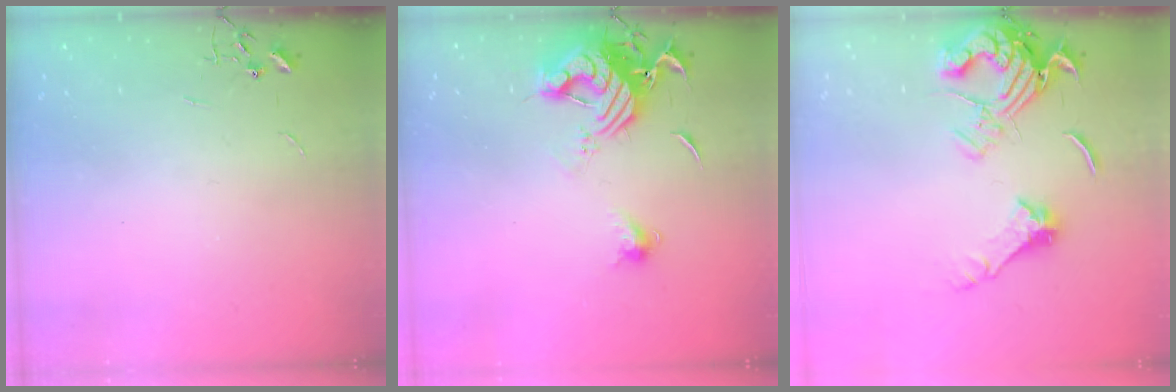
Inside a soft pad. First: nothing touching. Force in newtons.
{"total": 12.5, "press": 12.4, "slide": 1.5}
{"total": 14.2, "press": 14.1, "slide": 1.8}